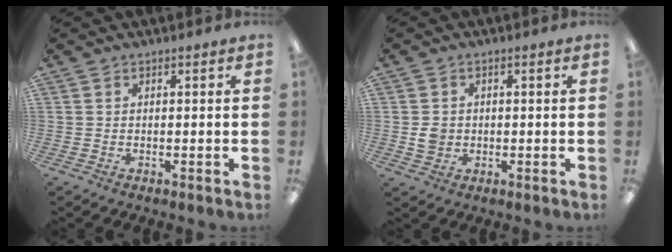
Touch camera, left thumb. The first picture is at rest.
{"total": 3.1, "force": [-0.1, 2.7, 1.4], "torque": [-0.018, 0.002, -0.004]}